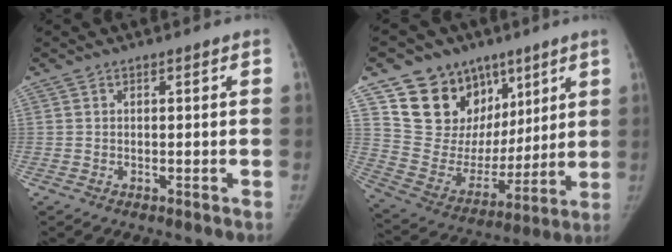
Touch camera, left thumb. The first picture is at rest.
{"total": 20.7, "force": [10.8, 15.4, 8.6], "torque": [-0.096, -0.025, 0.203]}